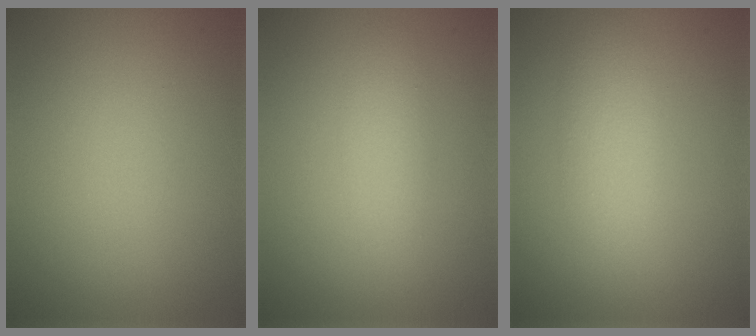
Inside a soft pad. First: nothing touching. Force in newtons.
{"total": 1.8, "press": 1.8, "slide": 0.1}
{"total": 2.6, "press": 2.6, "slide": 0.1}